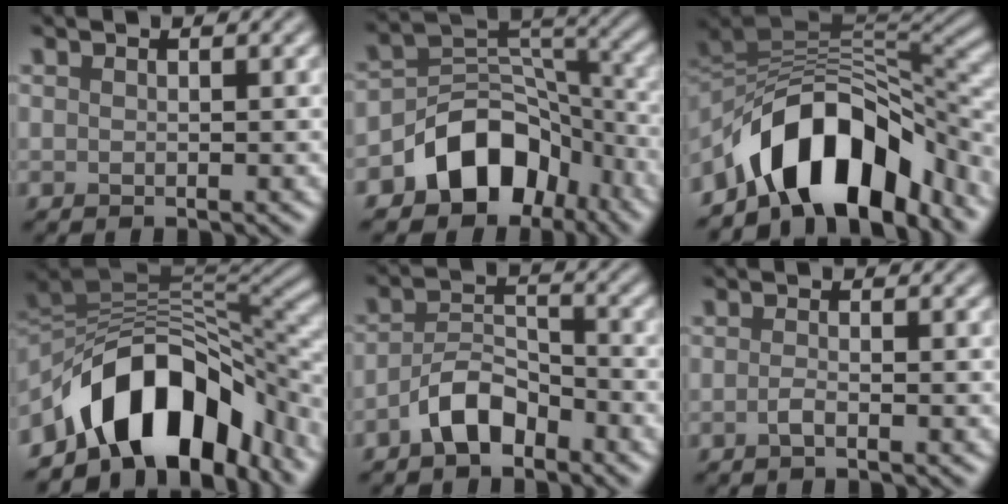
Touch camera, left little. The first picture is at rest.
{"total": 8.0, "force": [-4.4, 5.6, 3.6], "torque": [-0.030, 0.001, -0.084]}
{"total": 12.0, "force": [-7.1, 5.7, 7.8], "torque": [-0.104, 0.005, -0.127]}
{"total": 12.9, "force": [-6.9, 7.0, 8.3], "torque": [-0.118, 0.011, -0.124]}
{"total": 4.1, "force": [-2.6, 1.9, 2.4], "torque": [-0.041, 0.012, -0.055]}
{"total": 1.0, "force": [-0.5, 0.3, 0.9], "torque": [-0.017, 0.001, -0.012]}